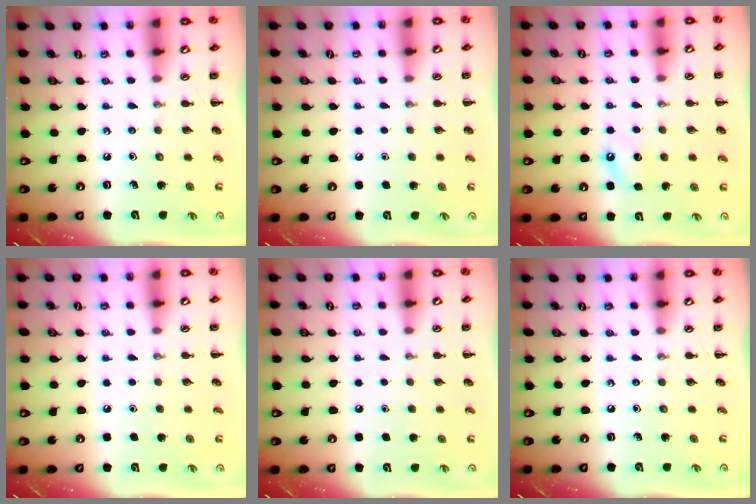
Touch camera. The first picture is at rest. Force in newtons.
{"total": 1.6, "press": 1.6, "slide": 0.1}
{"total": 6.0, "press": 5.8, "slide": 1.6}
{"total": 1.8, "press": 1.7, "slide": 0.1}
{"total": 1.8, "press": 1.8, "slide": 0.1}
{"total": 0.0}